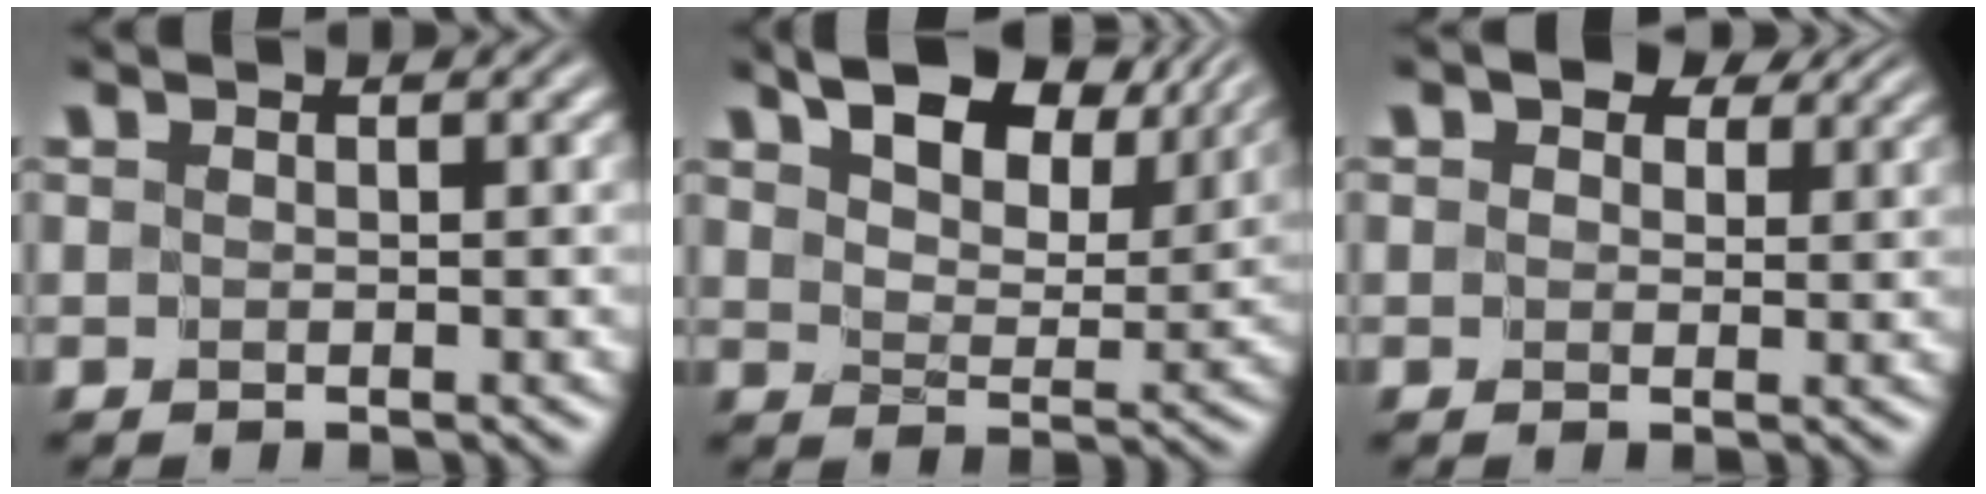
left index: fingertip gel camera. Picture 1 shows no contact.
{"total": 8.6, "force": [5.9, 3.9, 4.8], "torque": [-0.091, 0.014, 0.095]}
{"total": 3.4, "force": [1.9, 1.9, 2.0], "torque": [-0.027, 0.001, 0.018]}